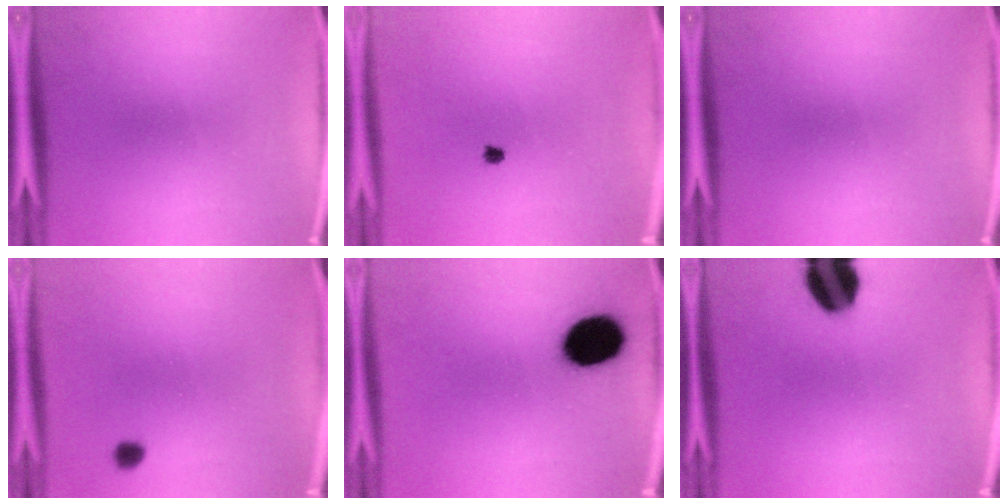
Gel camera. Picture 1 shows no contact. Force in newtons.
{"total": 0.6}
{"total": 0.0}
{"total": 1.7}
{"total": 14.5}
{"total": 13.3}